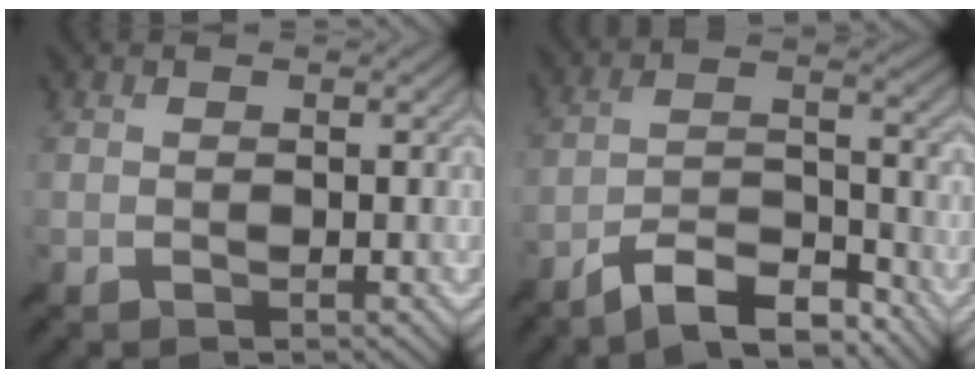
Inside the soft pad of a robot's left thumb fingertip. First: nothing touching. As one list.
[{"total": 9.8, "force": [-7.8, 2.4, 5.3], "torque": [-0.090, 0.009, -0.149]}]